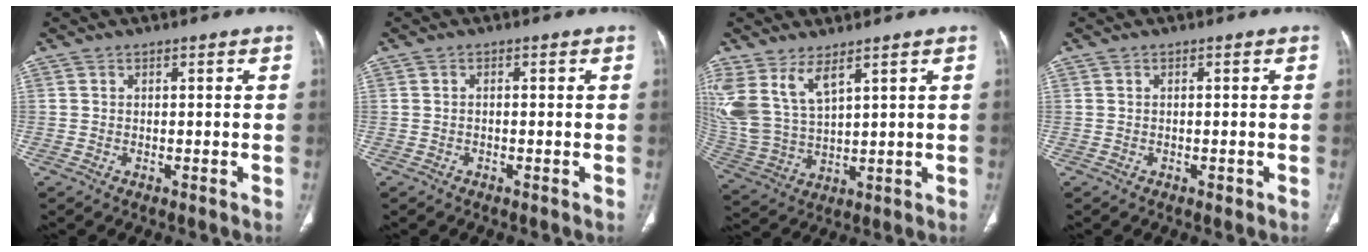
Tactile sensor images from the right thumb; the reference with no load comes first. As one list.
[{"total": 0.5, "force": [-0.2, 0.3, 0.4], "torque": [-0.005, 0.001, -0.008]}, {"total": 11.0, "force": [6.3, 4.7, 7.7], "torque": [-0.171, -0.025, 0.148]}, {"total": 0.7, "force": [-0.4, 0.4, 0.4], "torque": [-0.006, 0.000, -0.006]}]